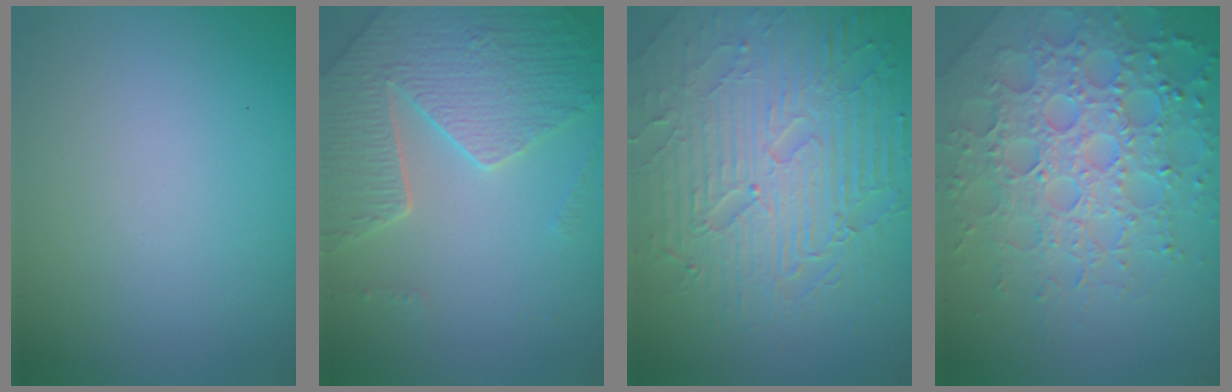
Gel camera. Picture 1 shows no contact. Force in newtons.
{"total": 5.2, "press": 4.7, "slide": 2.3}
{"total": 9.0, "press": 6.2, "slide": 6.6}
{"total": 7.3, "press": 7.1, "slide": 1.7}